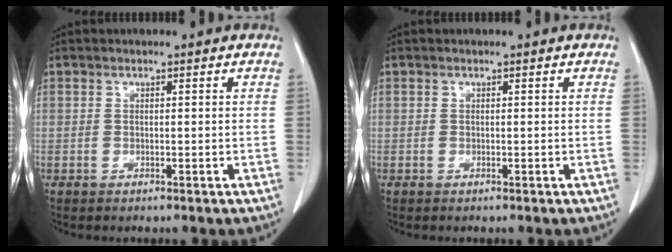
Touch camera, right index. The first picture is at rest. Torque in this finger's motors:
{"motor_torque": [0.00, 0.00, 0.00, 0.00]}